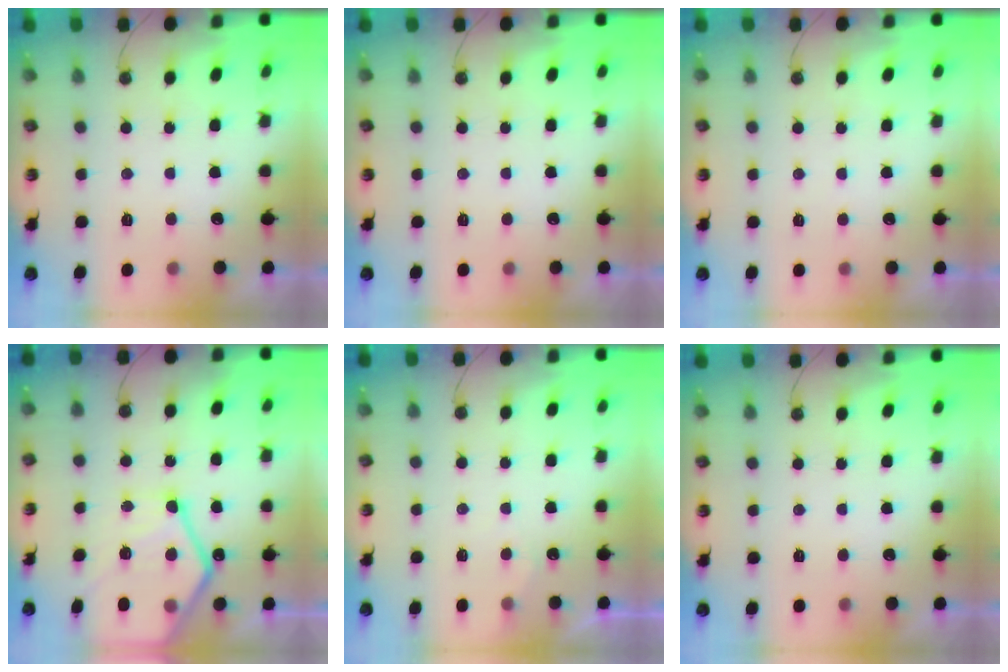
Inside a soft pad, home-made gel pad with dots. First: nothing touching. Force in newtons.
{"total": 0.0}
{"total": 3.0, "press": 3.0, "slide": 0.3}
{"total": 16.4, "press": 16.4, "slide": 1.0}
{"total": 3.1, "press": 3.1, "slide": 0.4}
{"total": 0.0}